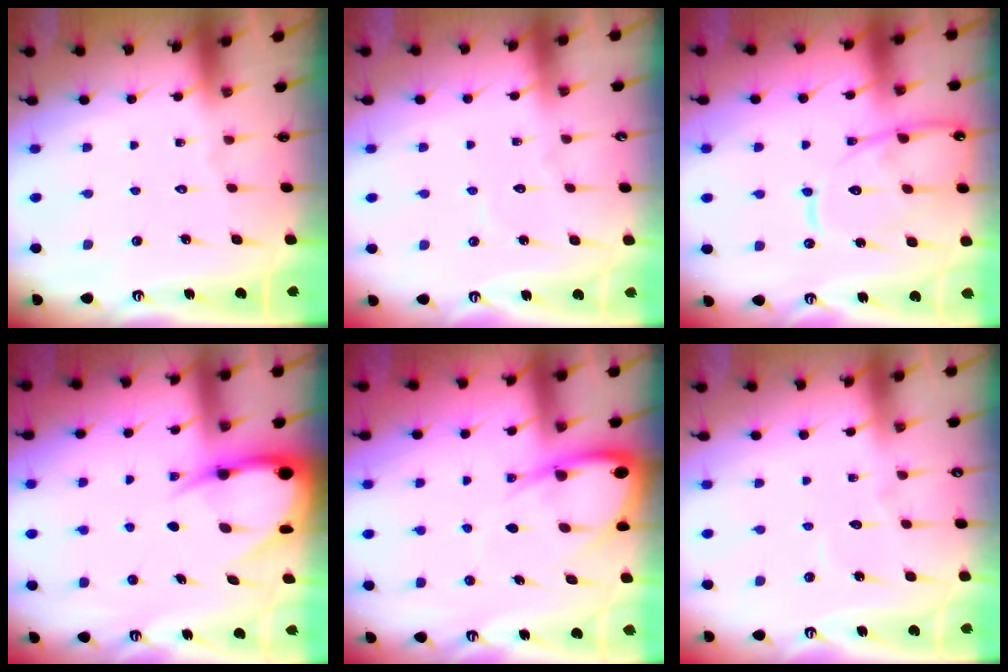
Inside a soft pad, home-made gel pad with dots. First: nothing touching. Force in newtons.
{"total": 3.9, "press": 3.9, "slide": 0.3}
{"total": 14.2, "press": 14.2, "slide": 1.4}
{"total": 9.4, "press": 9.4, "slide": 1.2}
{"total": 9.2, "press": 9.2, "slide": 0.9}
{"total": 3.5, "press": 3.5, "slide": 0.2}